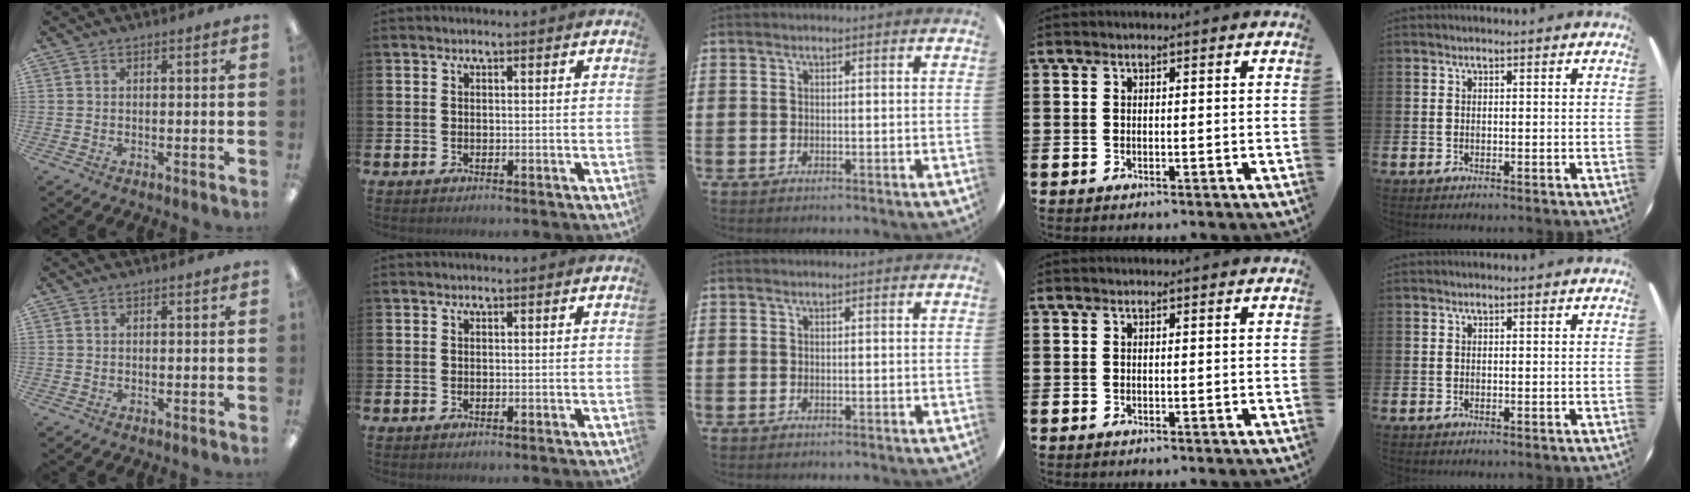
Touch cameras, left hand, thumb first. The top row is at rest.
{}